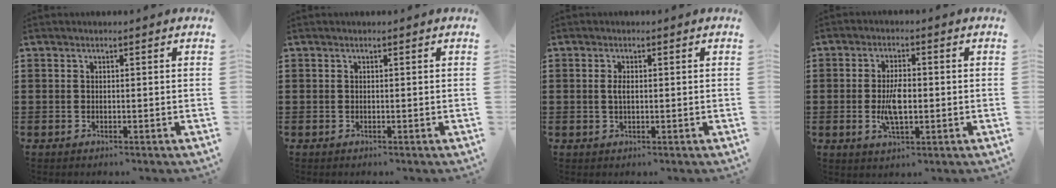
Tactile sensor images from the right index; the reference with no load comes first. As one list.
[{"total": 0.0}, {"total": 1.7, "force": [0.1, 0.7, 1.6], "torque": [-0.032, 0.004, 0.000]}, {"total": 5.5, "force": [-0.6, 2.3, 5.0], "torque": [-0.110, -0.004, -0.017]}]